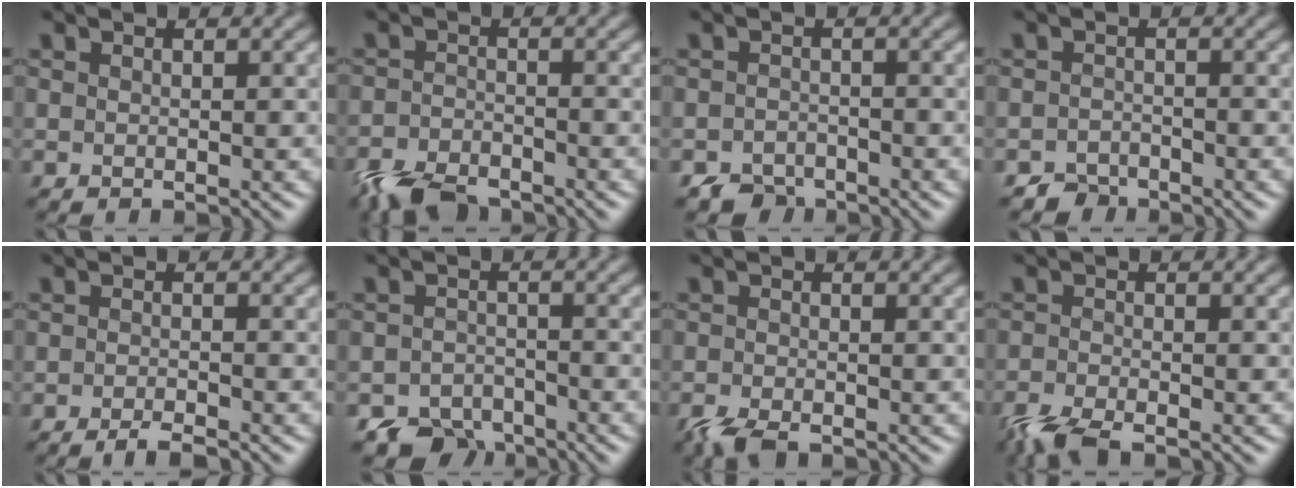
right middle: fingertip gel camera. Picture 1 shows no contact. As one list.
[{"total": 5.6, "force": [-4.6, 2.1, 2.4], "torque": [-0.051, -0.009, -0.096]}, {"total": 2.3, "force": [-2.0, 1.1, 0.2], "torque": [0.003, 0.003, -0.043]}, {"total": 1.8, "force": [-1.7, 0.6, -0.1], "torque": [0.008, 0.007, -0.035]}, {"total": 2.0, "force": [-1.6, 0.1, 1.1], "torque": [-0.021, 0.000, -0.030]}, {"total": 4.0, "force": [-3.3, 2.2, 0.8], "torque": [-0.007, -0.001, -0.063]}, {"total": 3.0, "force": [-2.2, 1.0, 1.7], "torque": [-0.041, -0.006, -0.048]}, {"total": 4.0, "force": [-3.1, 1.1, 2.3], "torque": [-0.057, -0.008, -0.071]}]